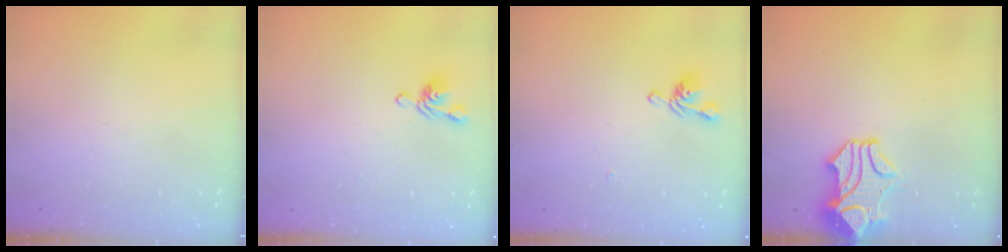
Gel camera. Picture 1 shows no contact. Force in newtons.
{"total": 3.1, "press": 3.0, "slide": 0.6}
{"total": 3.3, "press": 3.3, "slide": 0.3}
{"total": 1.5, "press": 0.9, "slide": 1.2}